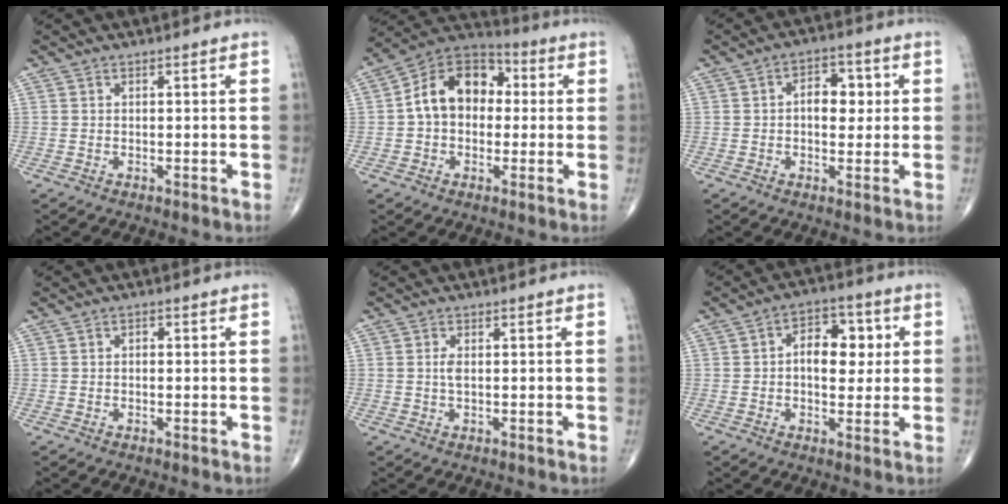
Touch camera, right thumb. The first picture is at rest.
{"total": 13.7, "force": [0.9, 9.9, 9.4], "torque": [-0.128, 0.036, 0.000]}
{"total": 6.6, "force": [0.8, 4.2, 5.0], "torque": [-0.046, 0.009, 0.005]}
{"total": 0.9, "force": [0.1, 0.6, 0.7], "torque": [-0.008, 0.002, -0.001]}
{"total": 1.5, "force": [0.2, 0.6, 1.4], "torque": [-0.031, -0.001, 0.005]}
{"total": 9.3, "force": [1.2, 5.9, 7.1], "torque": [-0.072, 0.013, 0.013]}